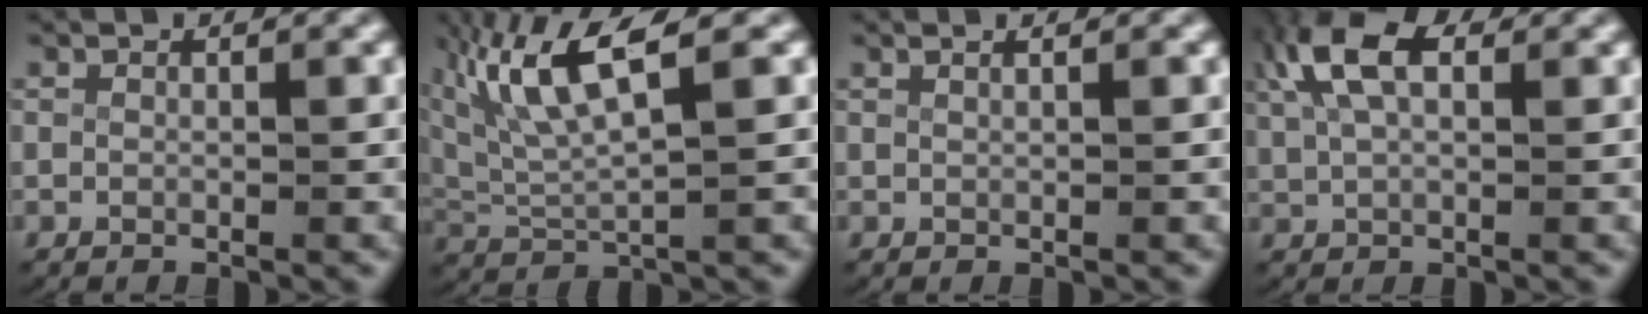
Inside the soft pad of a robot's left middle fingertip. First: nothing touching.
{"total": 6.8, "force": [3.0, 2.9, 5.3], "torque": [-0.130, 0.003, 0.058]}
{"total": 0.7, "force": [0.4, -0.3, 0.4], "torque": [-0.007, -0.002, 0.011]}
{"total": 6.6, "force": [2.8, 3.7, 4.7], "torque": [-0.107, 0.007, 0.046]}